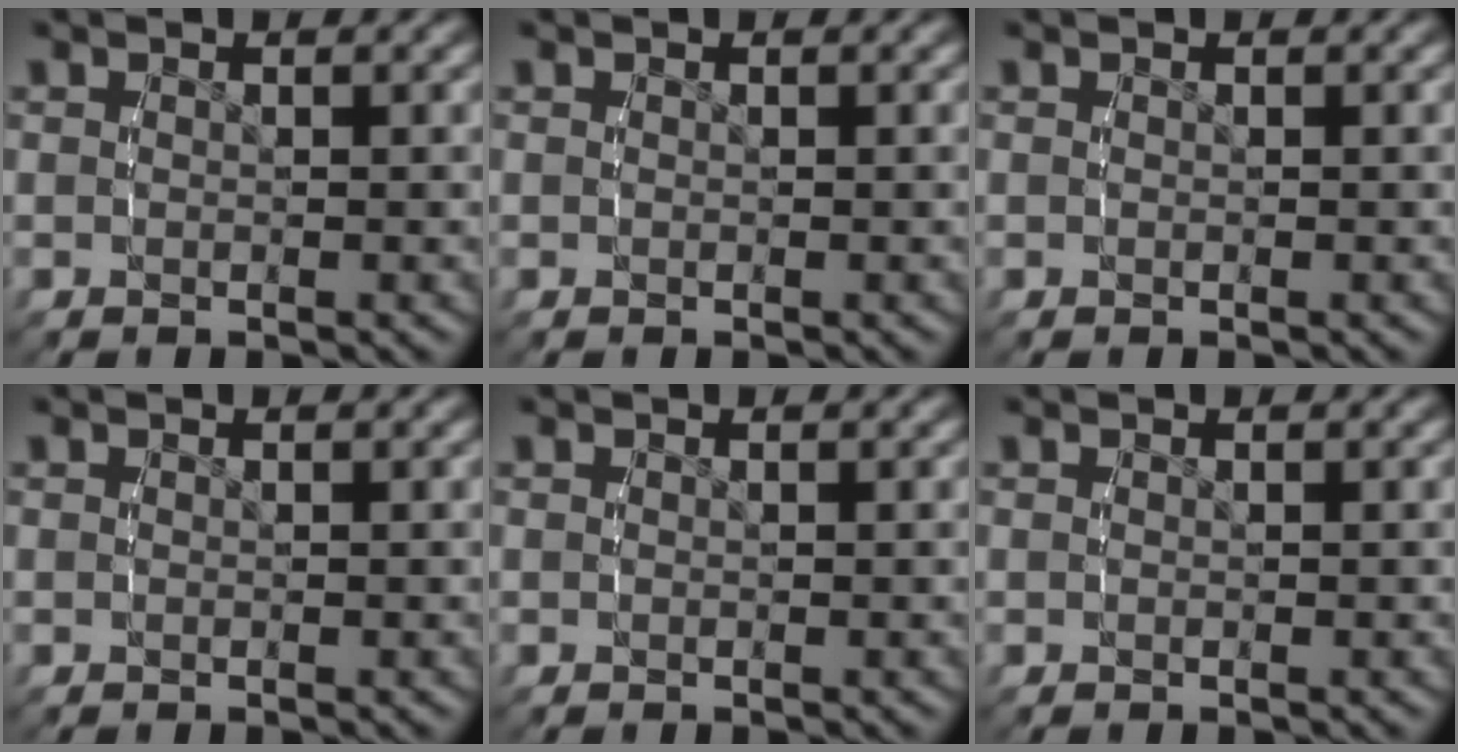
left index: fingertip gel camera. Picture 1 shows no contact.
{"total": 0.0}
{"total": 0.0}
{"total": 0.0}
{"total": 0.0}
{"total": 0.0}